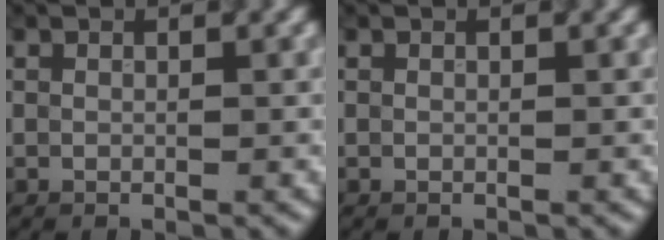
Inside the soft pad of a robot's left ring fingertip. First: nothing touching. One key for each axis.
{"total": 0.0}